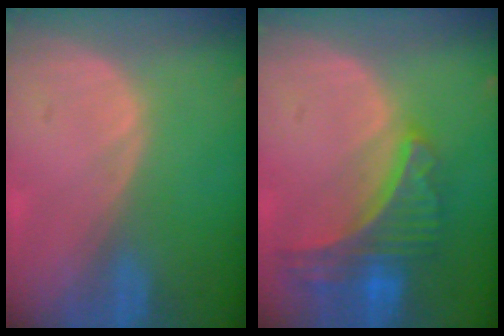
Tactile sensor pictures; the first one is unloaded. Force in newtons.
{"total": 8.9, "press": 7.8, "slide": 4.3}